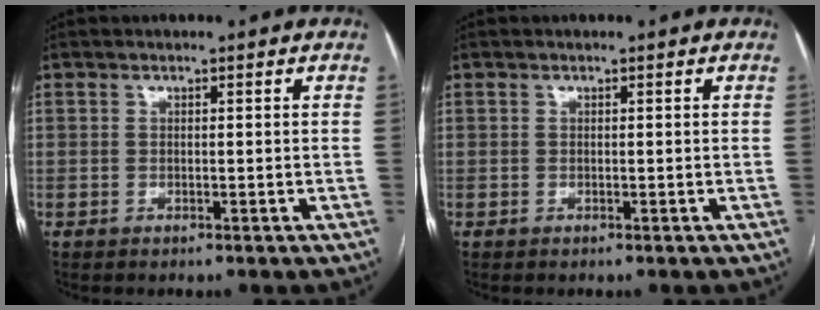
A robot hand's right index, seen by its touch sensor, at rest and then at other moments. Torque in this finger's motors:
{"motor_torque": [0.00, 0.00, 0.00, 0.01]}